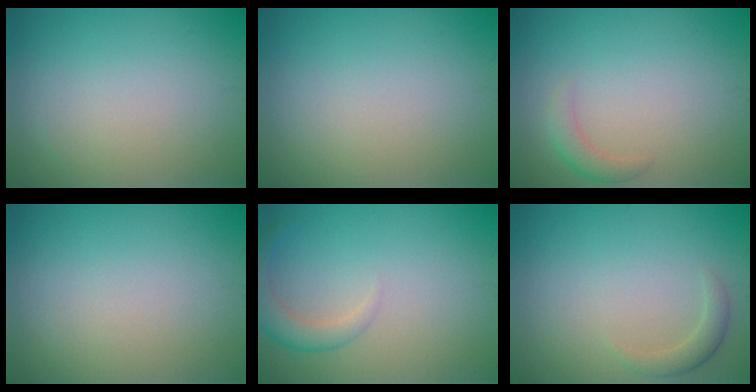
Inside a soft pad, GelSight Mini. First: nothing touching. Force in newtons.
{"total": 0.0}
{"total": 1.5, "press": 1.5, "slide": 0.1}
{"total": 0.0}
{"total": 2.6, "press": 2.5, "slide": 0.2}
{"total": 1.6, "press": 1.6, "slide": 0.1}